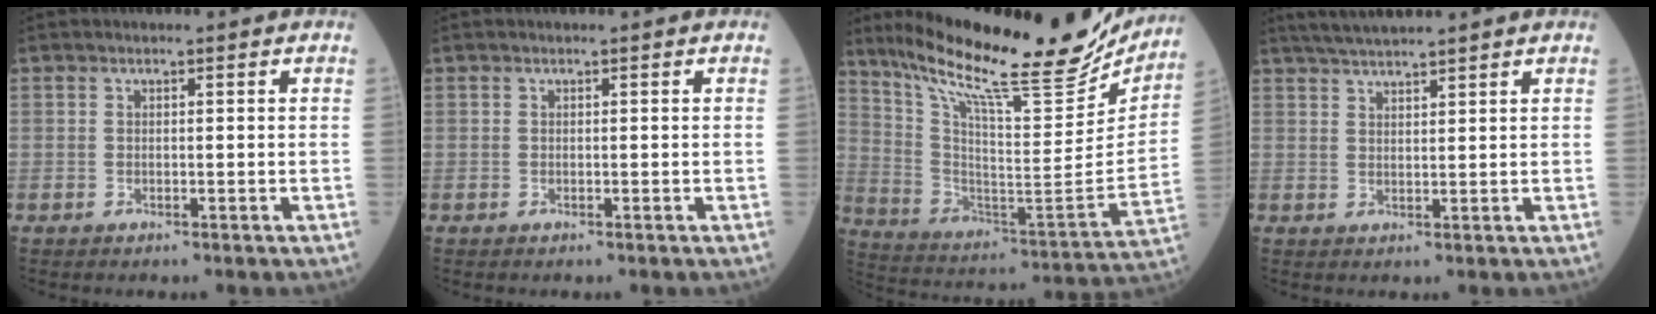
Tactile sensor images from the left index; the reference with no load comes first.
{"total": 0.0}
{"total": 27.3, "force": [23.2, 3.5, 13.8], "torque": [-0.242, -0.059, 0.343]}
{"total": 5.6, "force": [5.0, -0.3, 2.5], "torque": [-0.047, 0.027, 0.092]}